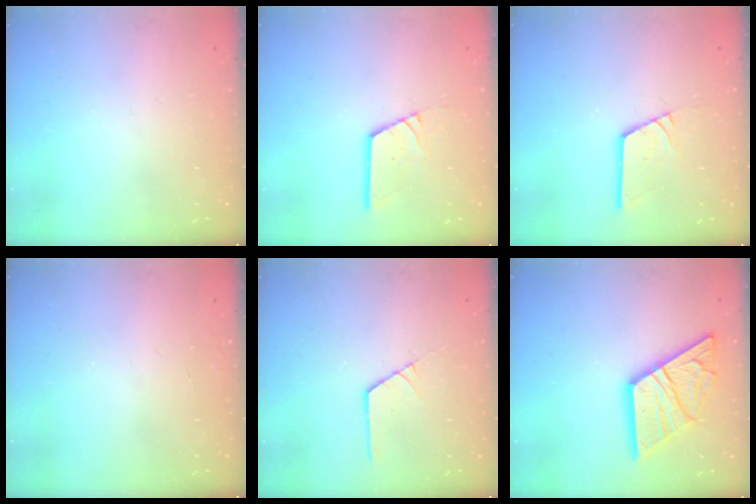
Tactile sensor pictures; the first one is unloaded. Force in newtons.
{"total": 8.8, "press": 8.7, "slide": 1.1}
{"total": 8.8, "press": 8.7, "slide": 1.1}
{"total": 0.0}
{"total": 1.3, "press": 1.3, "slide": 0.2}
{"total": 18.4, "press": 18.3, "slide": 1.9}